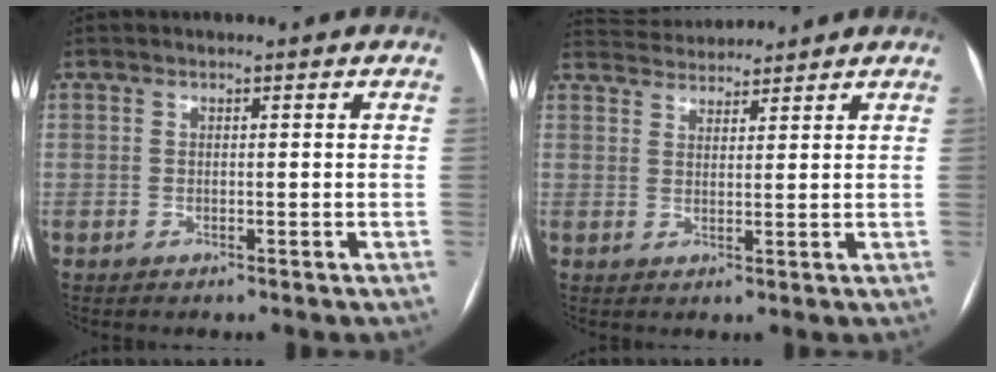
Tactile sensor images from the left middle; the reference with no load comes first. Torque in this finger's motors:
{"motor_torque": [0.08, -0.49, -0.26, -0.06]}